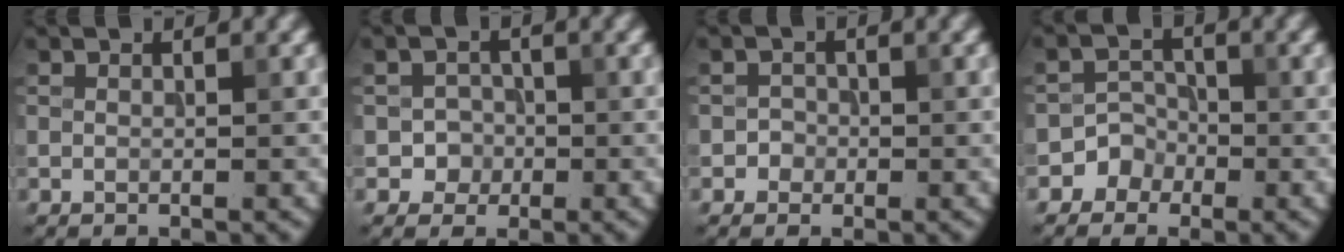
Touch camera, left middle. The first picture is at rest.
{"total": 1.8, "force": [-0.5, 1.7, 0.3], "torque": [0.010, 0.002, -0.007]}
{"total": 1.0, "force": [-0.3, 1.0, 0.0], "torque": [0.011, 0.001, -0.007]}
{"total": 2.5, "force": [-1.4, 2.0, 0.0], "torque": [0.027, 0.015, -0.032]}